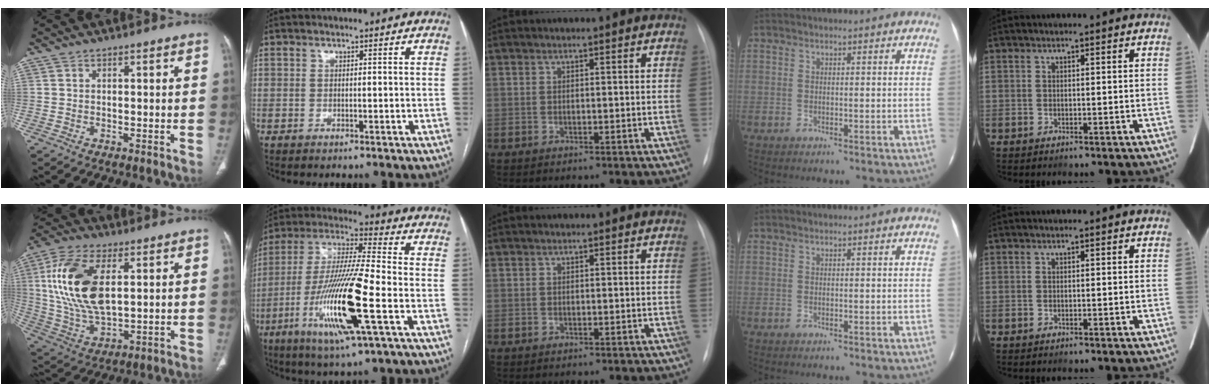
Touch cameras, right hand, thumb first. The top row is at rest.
{"thumb": {"total": 18.0, "force": [4.2, 9.2, 15.0], "torque": [-0.300, -0.009, 0.084]}, "index": {"total": 18.1, "force": [-5.9, 0.7, 17.1], "torque": [-0.349, -0.021, -0.111]}}